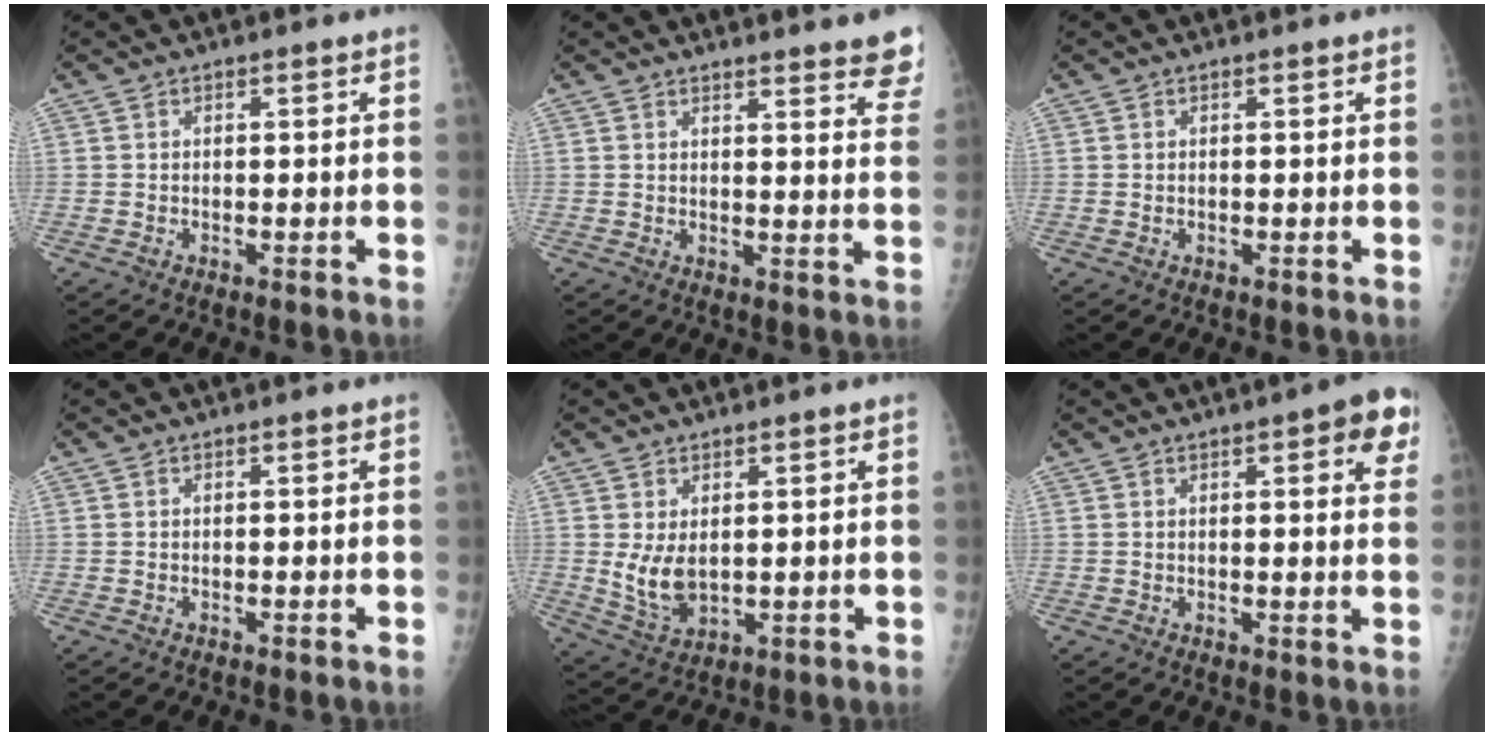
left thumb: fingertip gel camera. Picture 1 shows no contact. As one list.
[{"total": 11.3, "force": [10.2, 1.5, 4.8], "torque": [-0.025, -0.064, 0.099]}, {"total": 0.0}, {"total": 0.0}, {"total": 6.1, "force": [0.9, 3.6, 4.8], "torque": [-0.080, -0.017, 0.033]}, {"total": 7.8, "force": [3.6, 2.3, 6.5], "torque": [-0.055, -0.007, 0.037]}]